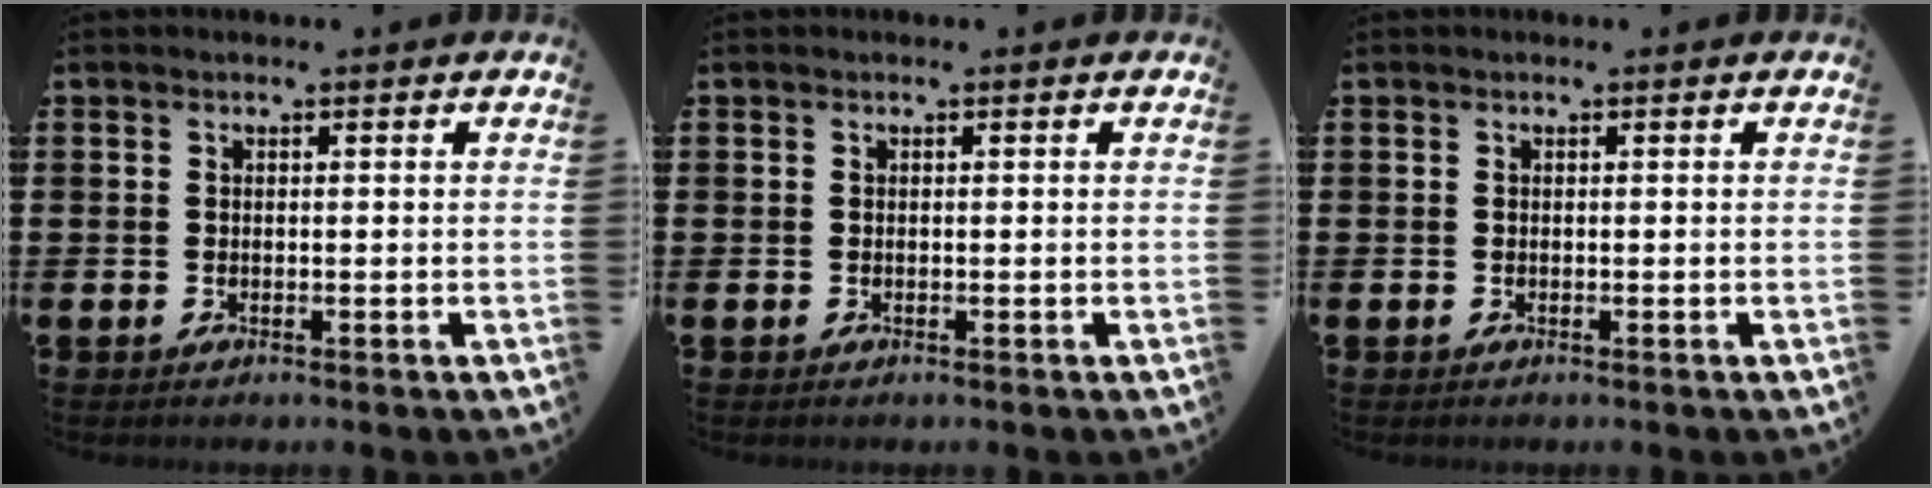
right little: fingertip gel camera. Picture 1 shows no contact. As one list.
[{"total": 0.0}, {"total": 0.0}]